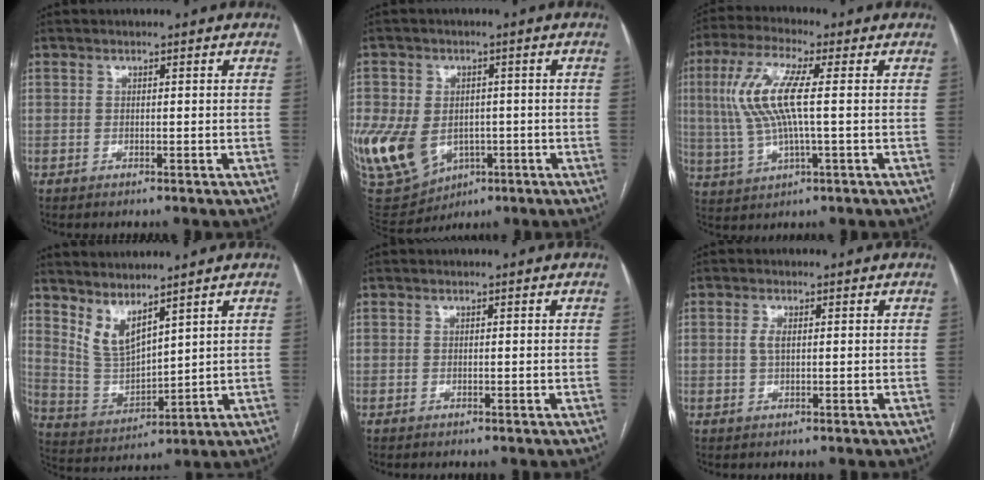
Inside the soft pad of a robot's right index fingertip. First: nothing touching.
{"total": 18.6, "force": [-4.9, 14.2, 11.0], "torque": [-0.272, -0.006, -0.055]}
{"total": 10.7, "force": [1.5, 1.8, 10.4], "torque": [-0.239, 0.014, 0.030]}
{"total": 7.3, "force": [5.7, 1.8, 4.1], "torque": [-0.096, -0.013, 0.135]}
{"total": 0.0}
{"total": 1.7, "force": [0.3, 0.6, 1.6], "torque": [-0.037, 0.000, 0.007]}